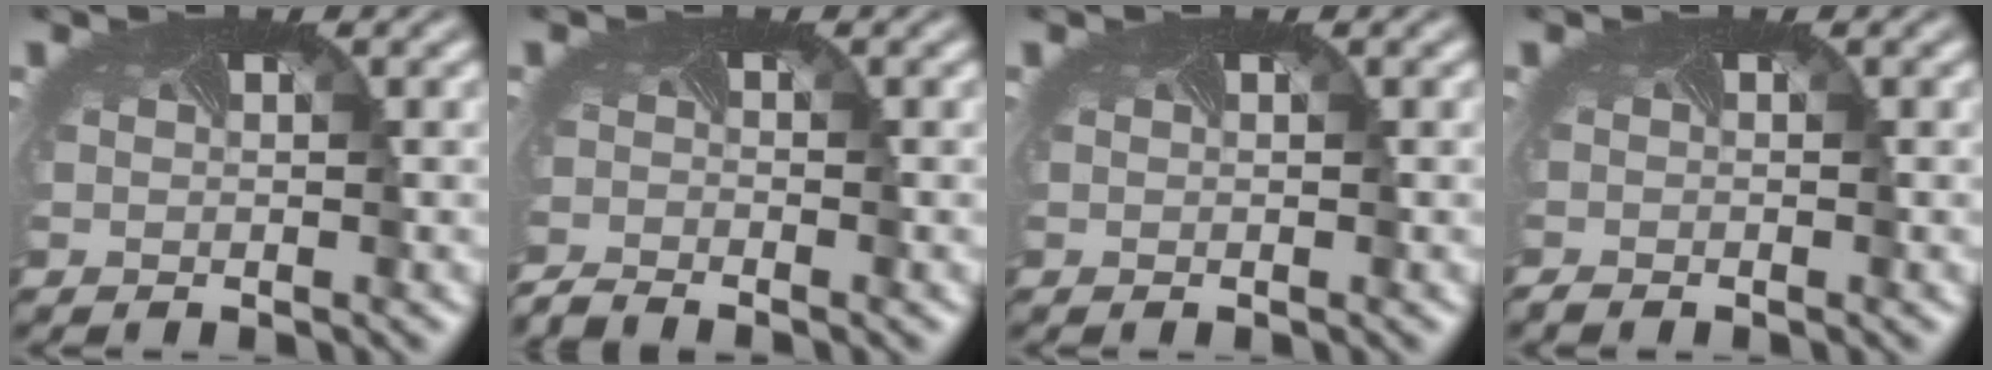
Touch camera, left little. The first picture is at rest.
{"total": 2.1, "force": [-2.1, -0.4, -0.1], "torque": [-0.007, -0.018, -0.046]}
{"total": 0.0}
{"total": 0.7, "force": [-0.7, -0.2, -0.1], "torque": [-0.004, -0.002, -0.014]}